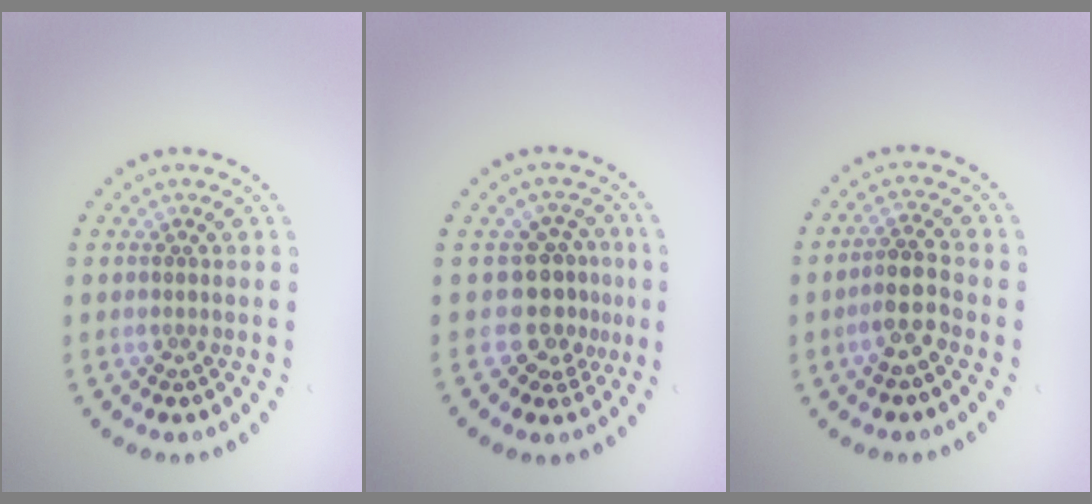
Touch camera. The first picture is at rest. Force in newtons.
{"total": 3.4, "press": 2.5, "slide": 2.3}
{"total": 2.7, "press": 2.5, "slide": 1.2}